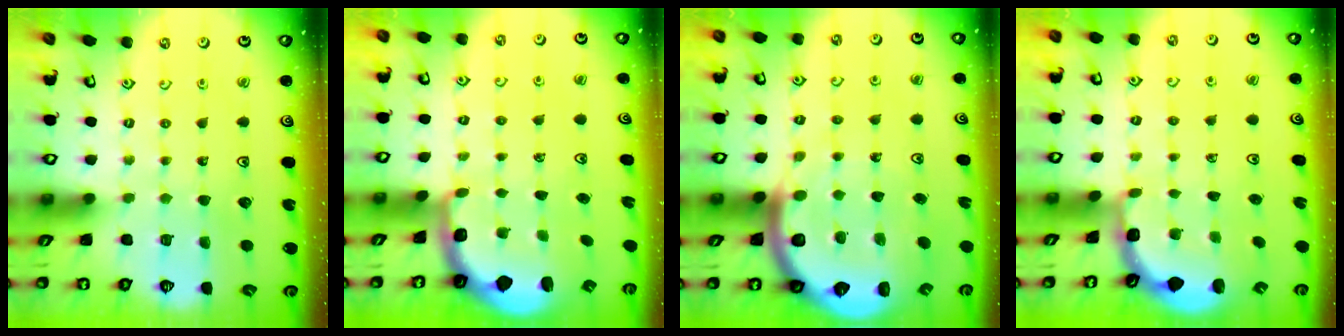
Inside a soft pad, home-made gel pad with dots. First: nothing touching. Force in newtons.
{"total": 1.6, "press": 1.2, "slide": 1.1}
{"total": 11.1, "press": 10.9, "slide": 2.0}
{"total": 1.8, "press": 1.4, "slide": 1.1}